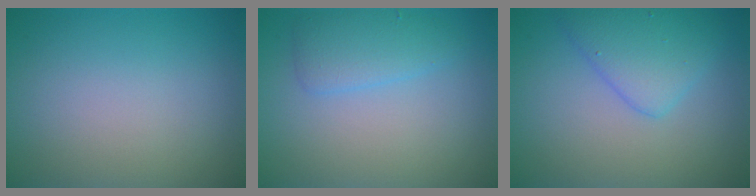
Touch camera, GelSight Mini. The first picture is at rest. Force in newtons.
{"total": 2.6, "press": 2.6, "slide": 0.1}
{"total": 3.9, "press": 3.9, "slide": 0.1}